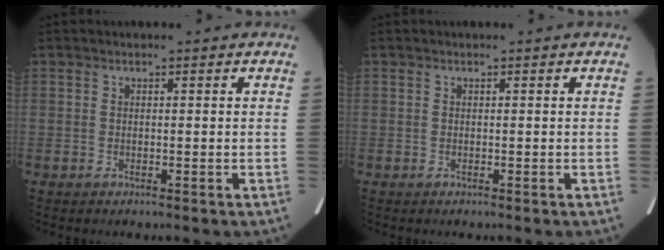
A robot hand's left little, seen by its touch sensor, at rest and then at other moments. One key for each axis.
{"total": 0.0}